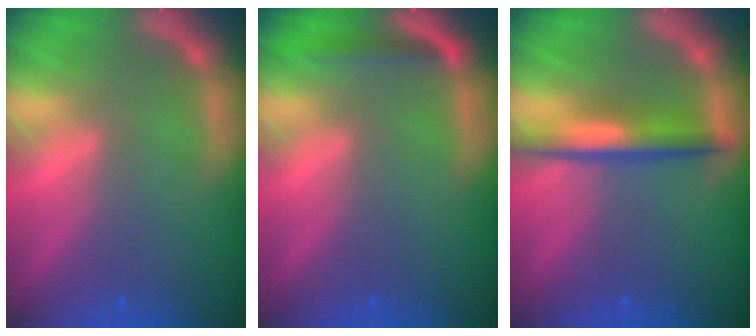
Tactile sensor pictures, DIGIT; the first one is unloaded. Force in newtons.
{"total": 1.9}
{"total": 4.0}